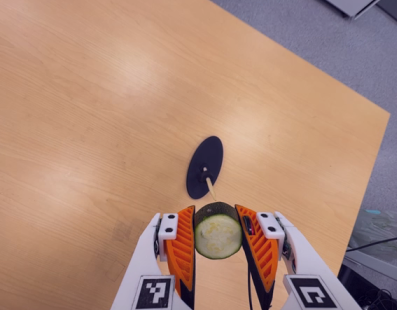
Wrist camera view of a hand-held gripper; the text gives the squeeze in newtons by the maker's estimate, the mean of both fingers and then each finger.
{"total": 13.3, "left": 12.5, "right": 14.2}